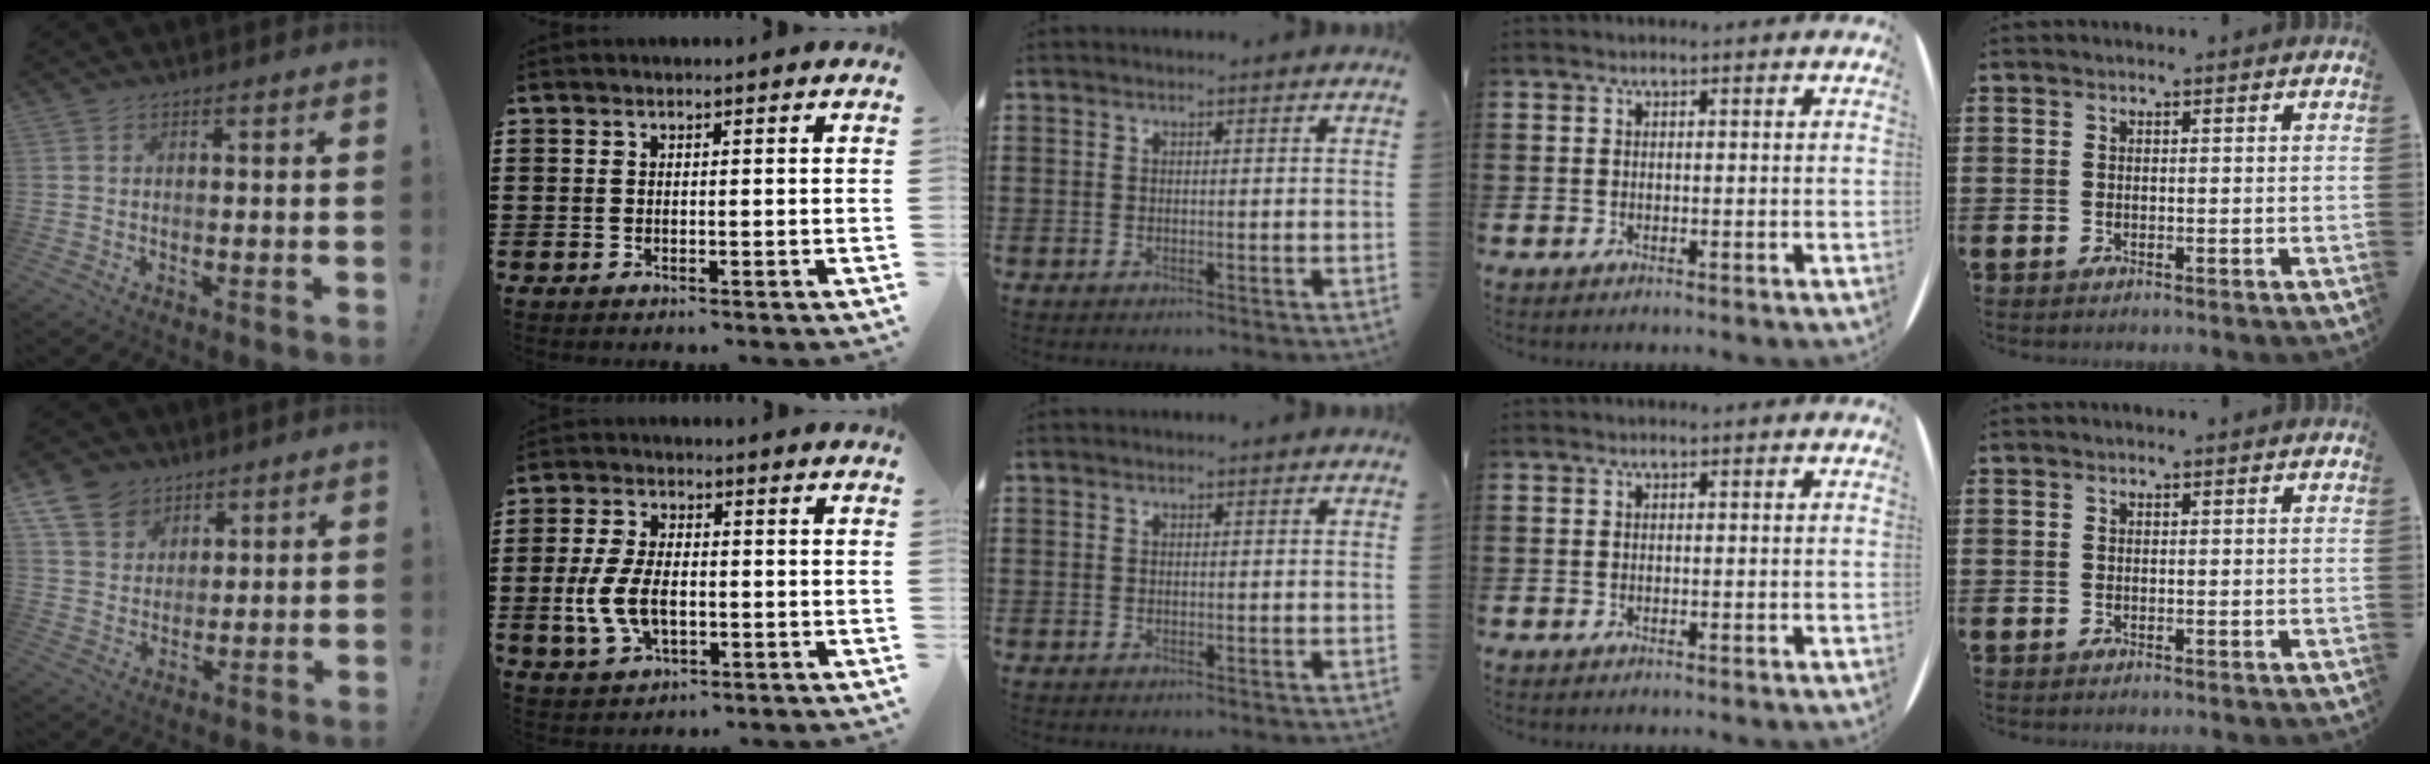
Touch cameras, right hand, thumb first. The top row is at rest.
{"thumb": {"total": 10.3, "force": [6.7, 7.3, 2.7], "torque": [-0.050, -0.043, 0.134]}, "index": {"total": 7.5, "force": [-1.3, 4.2, 6.1], "torque": [-0.149, -0.003, -0.031]}}